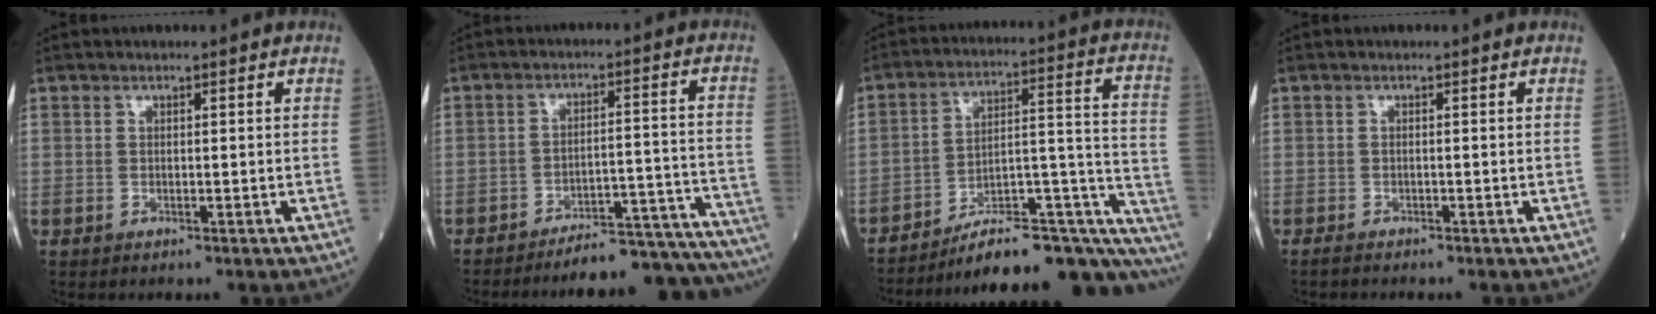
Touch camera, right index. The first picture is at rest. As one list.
[{"total": 18.7, "force": [-18.2, 0.9, 4.6], "torque": [-0.012, 0.019, -0.237]}, {"total": 24.0, "force": [-19.7, 3.9, 13.1], "torque": [-0.103, 0.039, -0.278]}, {"total": 1.1, "force": [-1.0, 0.1, 0.3], "torque": [-0.011, -0.003, -0.017]}]